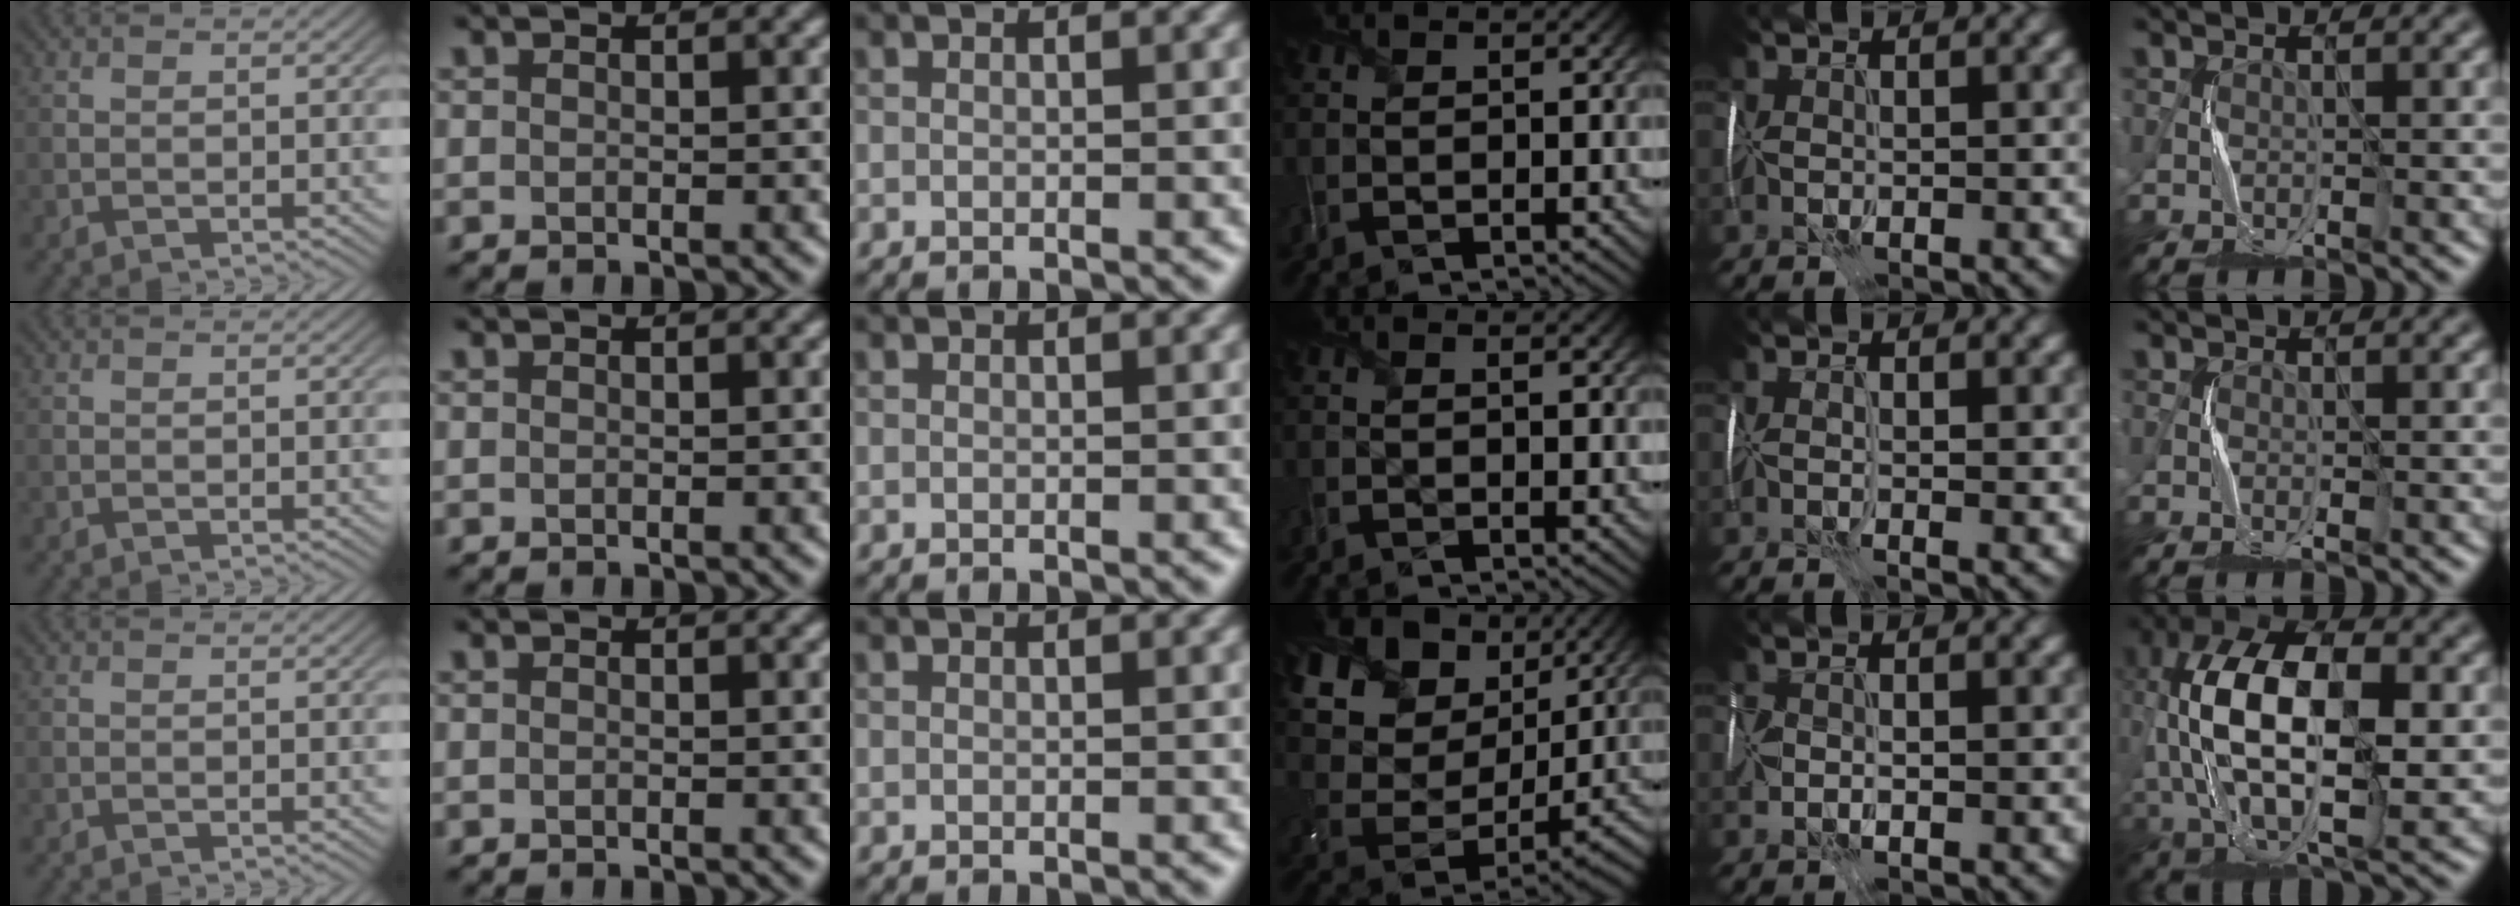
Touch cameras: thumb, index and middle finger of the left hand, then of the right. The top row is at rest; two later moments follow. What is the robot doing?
{"motion": "wrap", "object": "scarf"}